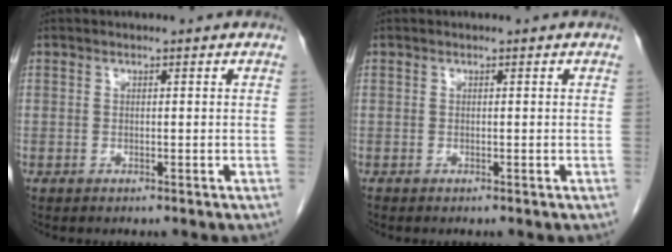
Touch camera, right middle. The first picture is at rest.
{"total": 0.0}